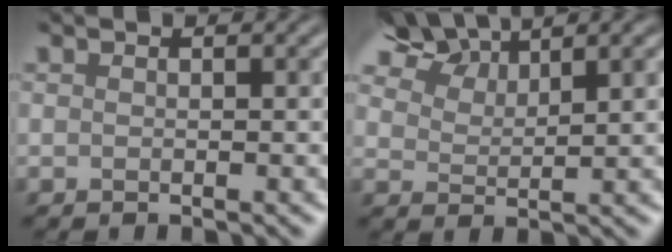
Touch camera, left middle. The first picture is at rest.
{"total": 5.3, "force": [5.0, 0.9, 1.5], "torque": [-0.051, 0.013, 0.094]}